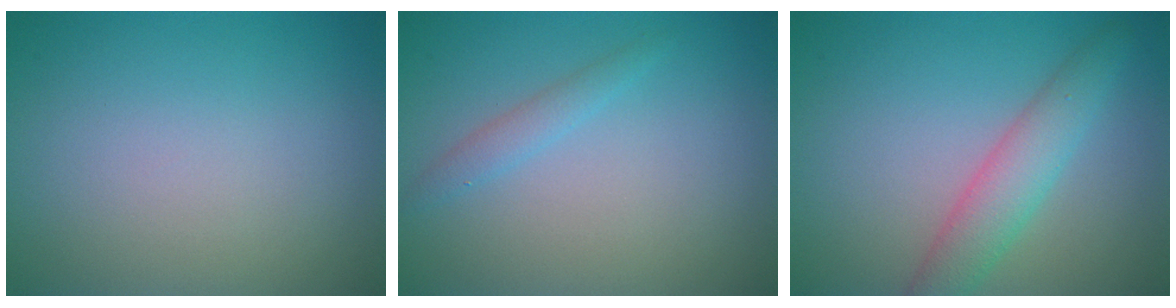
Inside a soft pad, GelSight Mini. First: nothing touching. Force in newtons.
{"total": 1.3, "press": 1.3, "slide": 0.0}
{"total": 3.7, "press": 3.7, "slide": 0.1}